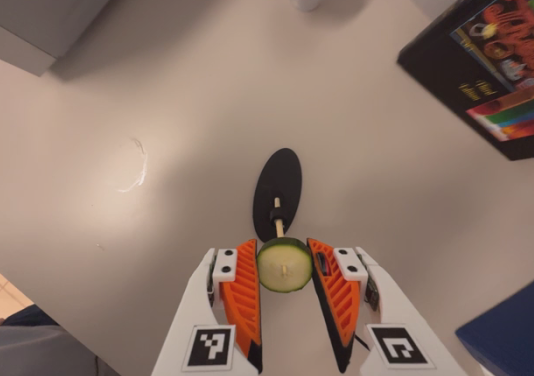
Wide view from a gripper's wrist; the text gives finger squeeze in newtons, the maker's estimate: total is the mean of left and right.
{"total": 8.7, "left": 8.8, "right": 8.5}